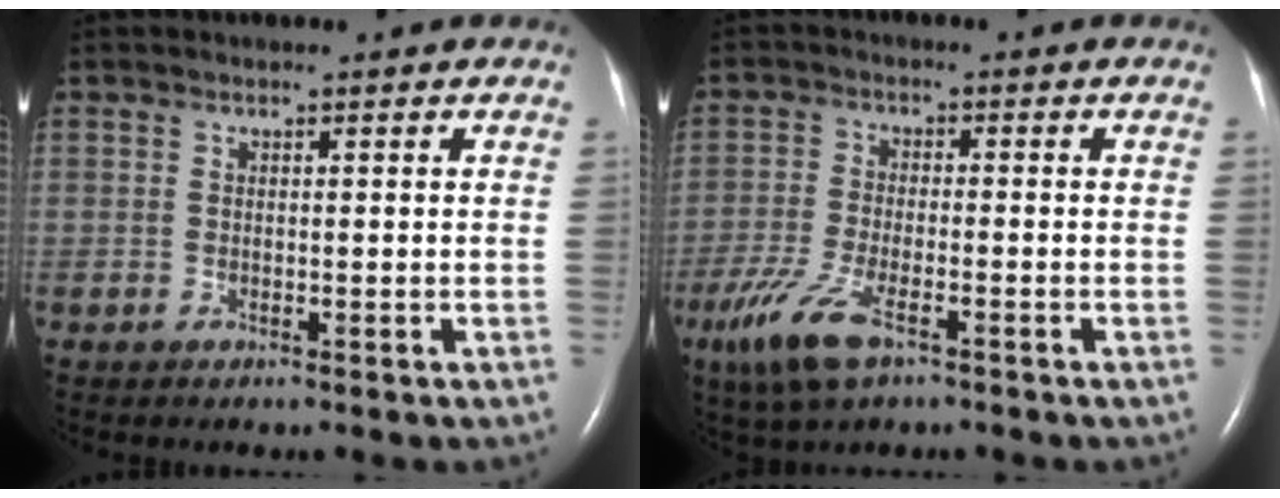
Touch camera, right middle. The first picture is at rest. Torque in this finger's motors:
{"motor_torque": [0.87, -0.70, 0.18, 0.08]}